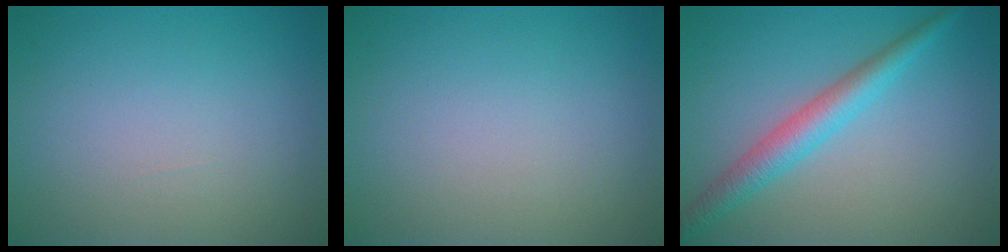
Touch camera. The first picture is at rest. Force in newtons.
{"total": 0.0}
{"total": 3.5, "press": 3.5, "slide": 0.1}